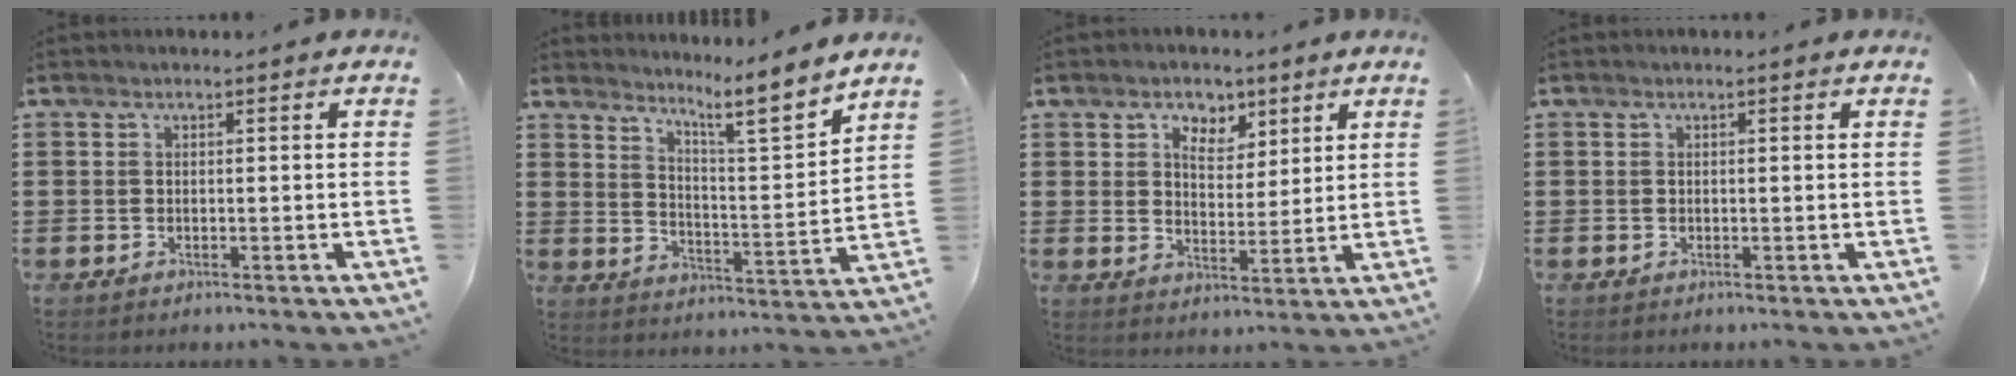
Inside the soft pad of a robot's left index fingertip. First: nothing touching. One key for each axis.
{"total": 7.5, "fx": 6.3, "fy": -0.3, "fz": 4.0, "tx": -0.068, "ty": -0.054, "tz": 0.097}
{"total": 4.7, "fx": 3.0, "fy": 3.3, "fz": 1.5, "tx": -0.034, "ty": 0.007, "tz": 0.049}
{"total": 0.0}